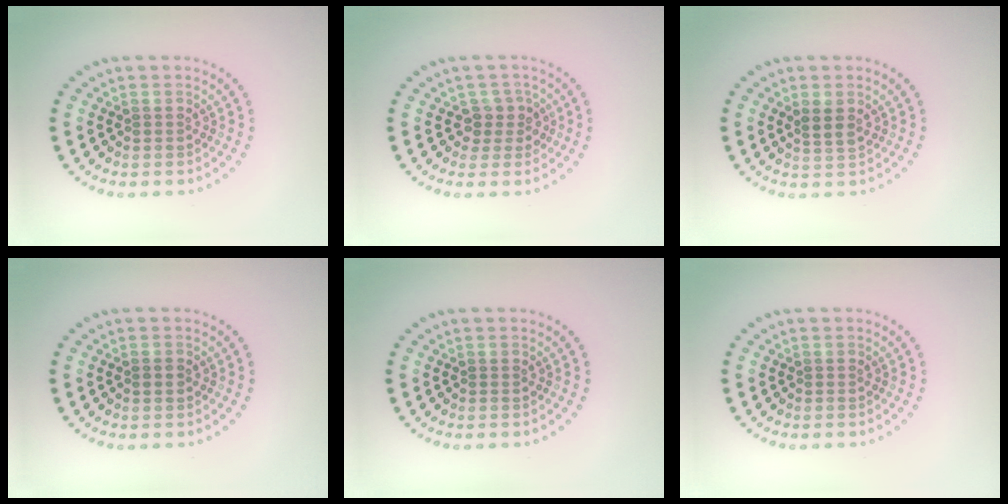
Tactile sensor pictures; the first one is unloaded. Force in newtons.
{"total": 2.0, "press": 1.7, "slide": 1.0}
{"total": 1.7, "press": 1.5, "slide": 0.8}
{"total": 0.9, "press": 0.9, "slide": 0.2}
{"total": 0.0}
{"total": 0.0}